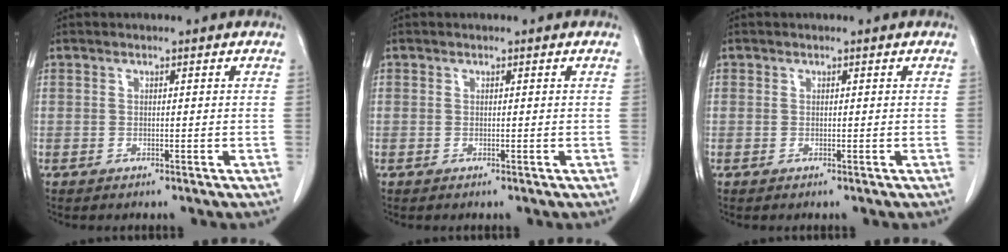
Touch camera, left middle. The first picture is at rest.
{"total": 0.0}
{"total": 0.0}